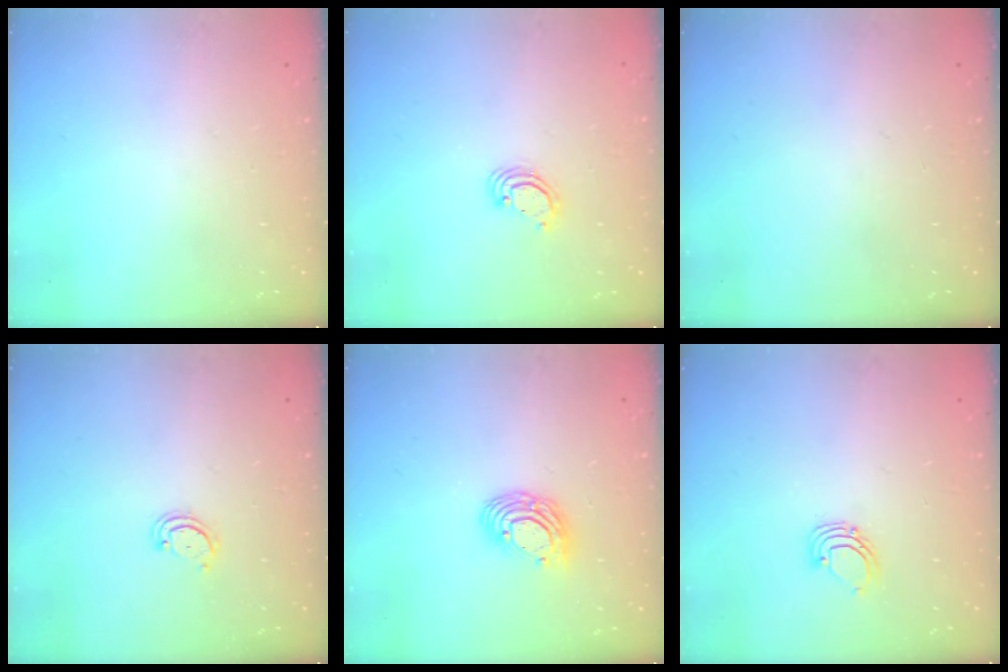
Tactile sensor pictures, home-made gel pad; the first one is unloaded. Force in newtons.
{"total": 3.6, "press": 3.6, "slide": 0.3}
{"total": 0.0}
{"total": 2.6, "press": 2.6, "slide": 0.3}
{"total": 9.9, "press": 9.8, "slide": 0.7}
{"total": 2.6, "press": 2.6, "slide": 0.2}